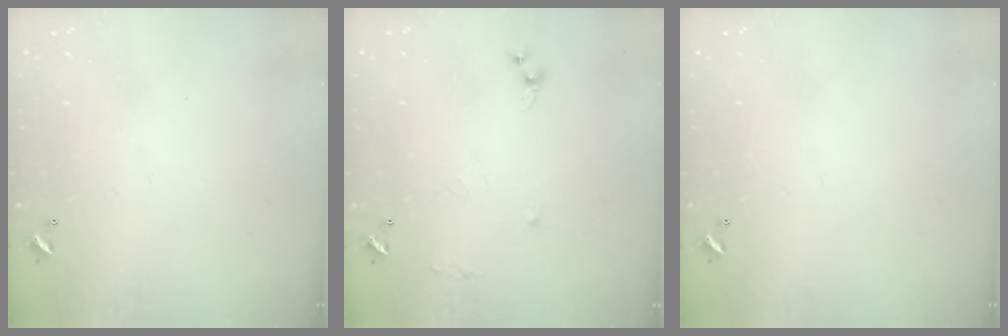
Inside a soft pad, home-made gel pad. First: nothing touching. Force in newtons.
{"total": 7.5, "press": 7.4, "slide": 0.8}
{"total": 0.0}